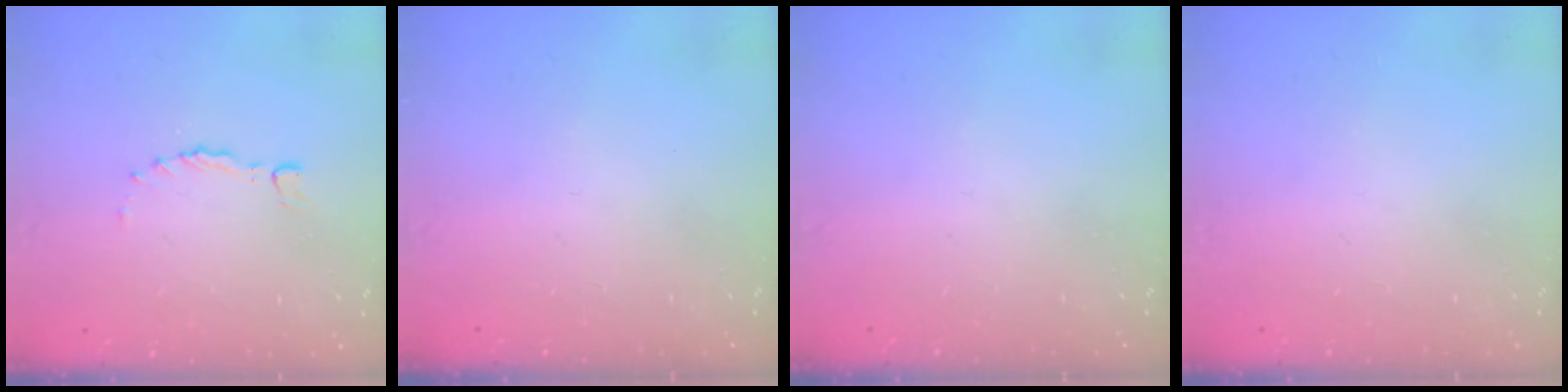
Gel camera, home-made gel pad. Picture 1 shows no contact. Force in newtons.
{"total": 0.0}
{"total": 0.0}
{"total": 0.0}